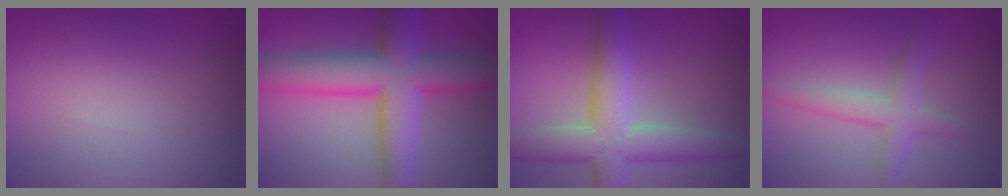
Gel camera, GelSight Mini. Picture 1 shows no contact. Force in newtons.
{"total": 8.9, "press": 8.9, "slide": 0.1}
{"total": 6.5, "press": 6.5, "slide": 0.2}
{"total": 2.8, "press": 2.8, "slide": 0.1}